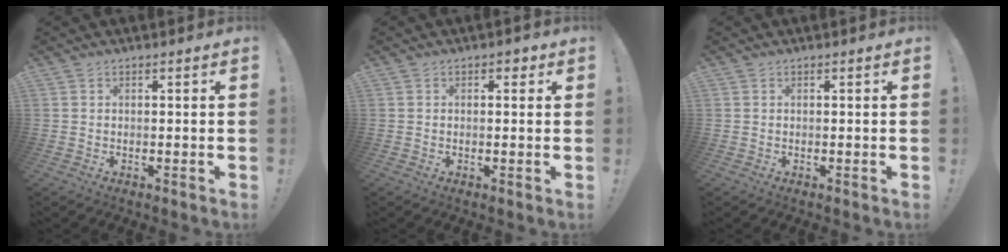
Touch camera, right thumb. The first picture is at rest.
{"total": 1.6, "force": [0.5, 1.0, 1.1], "torque": [0.000, -0.003, 0.004]}
{"total": 0.0}